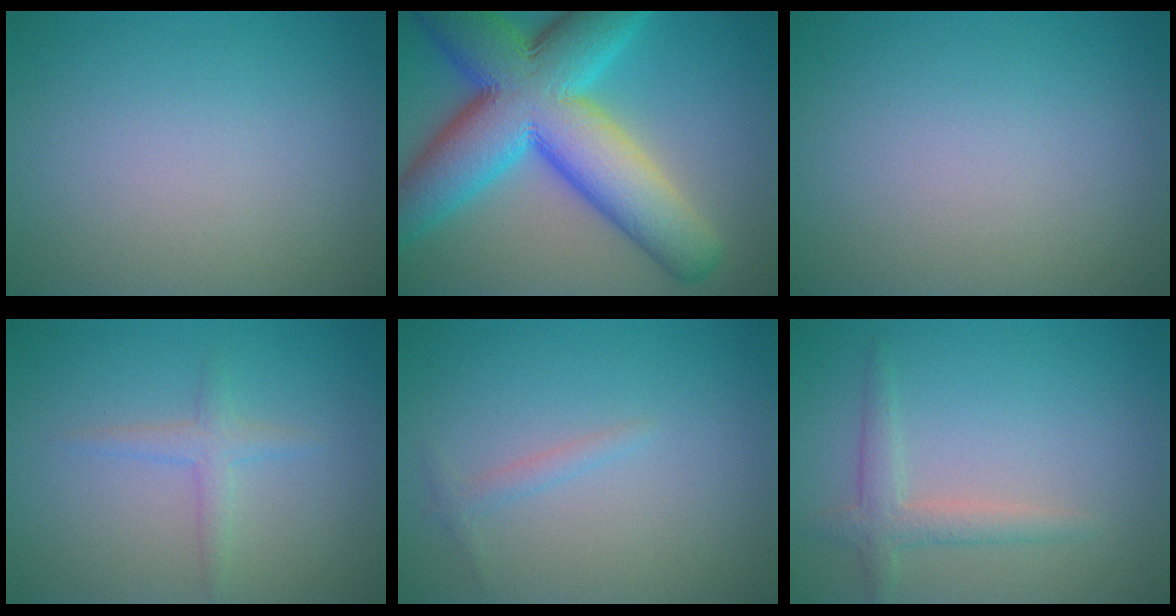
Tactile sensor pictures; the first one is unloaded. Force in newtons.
{"total": 14.8, "press": 14.8, "slide": 0.4}
{"total": 0.0}
{"total": 1.6, "press": 1.6, "slide": 0.1}
{"total": 0.9, "press": 0.9, "slide": 0.1}
{"total": 2.3, "press": 2.3, "slide": 0.2}